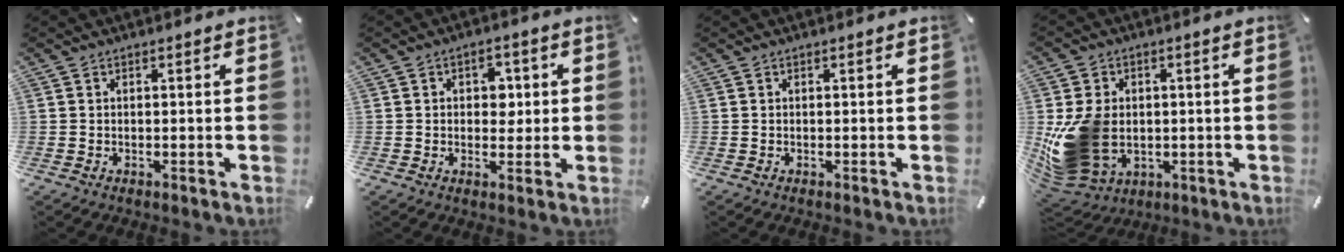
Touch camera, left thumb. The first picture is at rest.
{"total": 4.4, "force": [0.2, 3.3, 2.8], "torque": [-0.025, -0.003, -0.007]}
{"total": 0.0}
{"total": 15.3, "force": [-1.4, 12.1, 9.2], "torque": [-0.197, -0.003, -0.024]}